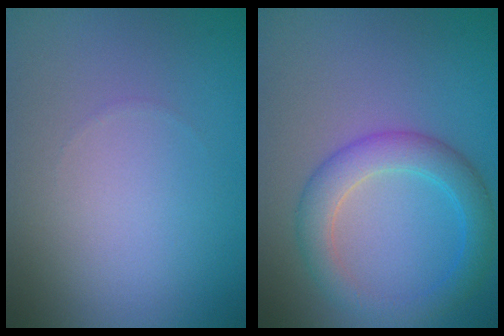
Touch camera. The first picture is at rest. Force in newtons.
{"total": 4.2, "press": 4.2, "slide": 0.1}